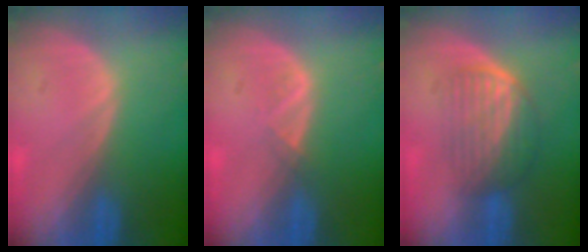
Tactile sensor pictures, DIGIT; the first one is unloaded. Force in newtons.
{"total": 1.3, "press": 1.2, "slide": 0.7}
{"total": 6.3, "press": 5.6, "slide": 2.7}